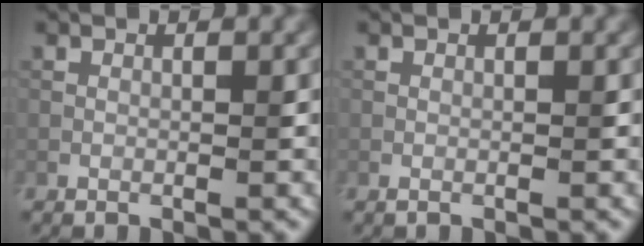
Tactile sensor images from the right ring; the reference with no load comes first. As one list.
[{"total": 0.0}]